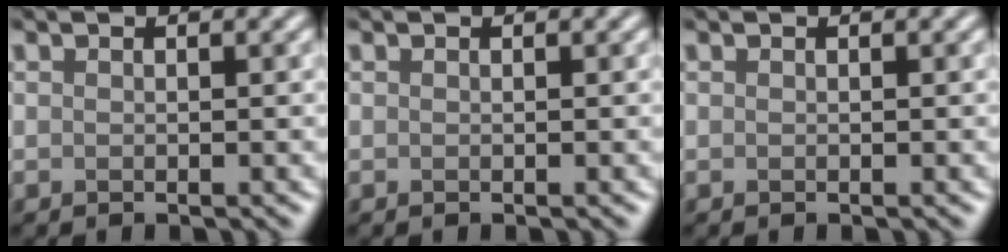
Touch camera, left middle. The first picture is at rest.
{"total": 0.0}
{"total": 0.0}